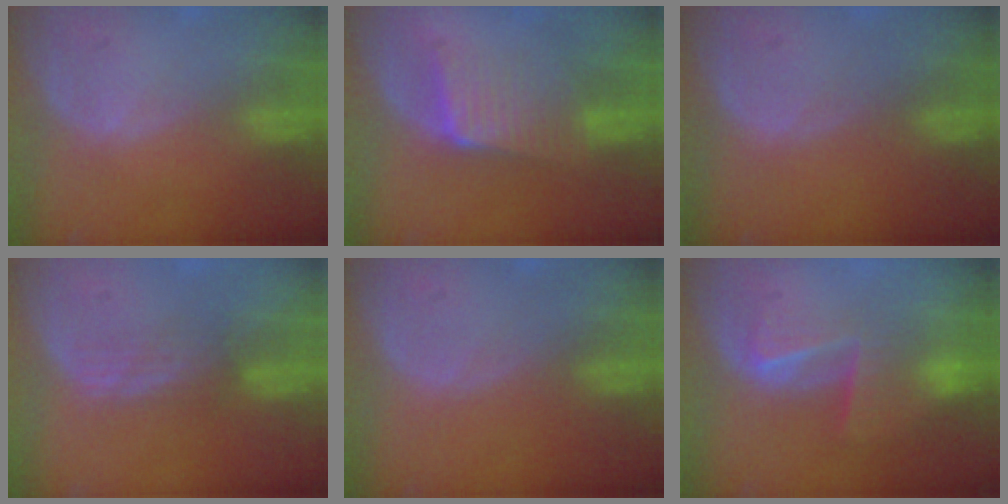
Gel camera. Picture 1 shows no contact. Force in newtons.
{"total": 6.8, "press": 5.9, "slide": 3.3}
{"total": 0.0}
{"total": 2.9, "press": 2.6, "slide": 1.3}
{"total": 0.0}
{"total": 6.9, "press": 6.0, "slide": 3.5}